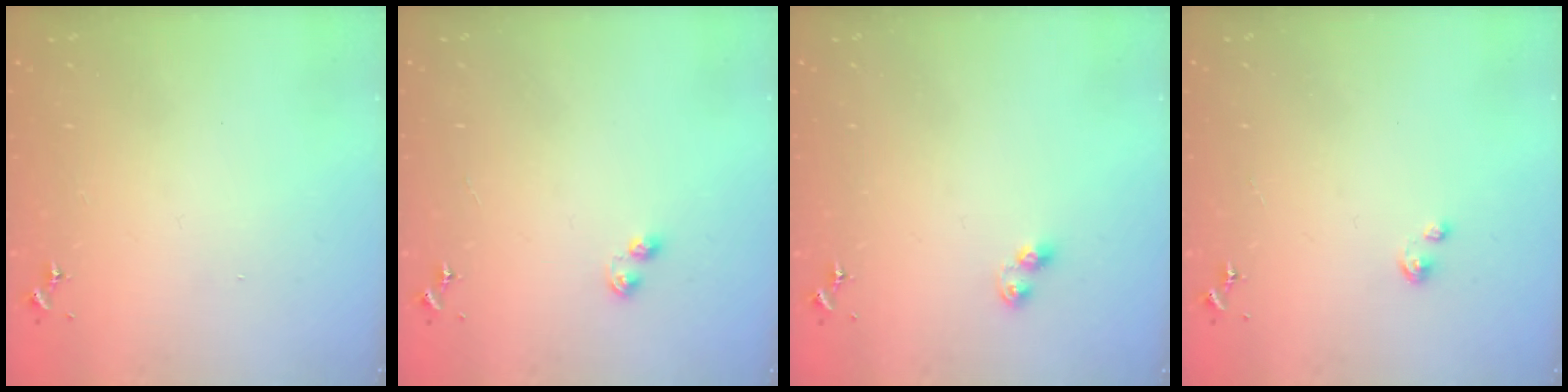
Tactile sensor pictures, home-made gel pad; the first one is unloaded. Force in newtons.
{"total": 4.4, "press": 4.4, "slide": 0.5}
{"total": 4.1, "press": 4.1, "slide": 0.4}
{"total": 2.7, "press": 2.7, "slide": 0.3}